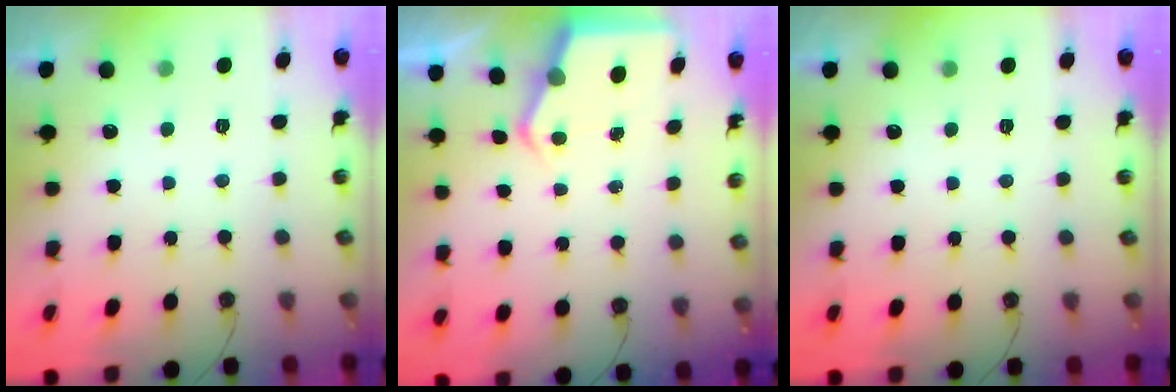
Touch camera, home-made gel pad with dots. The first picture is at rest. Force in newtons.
{"total": 3.9, "press": 3.9, "slide": 0.5}
{"total": 0.0}